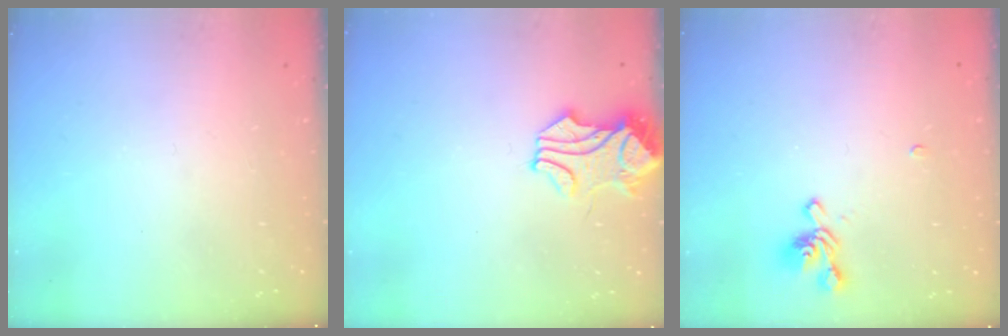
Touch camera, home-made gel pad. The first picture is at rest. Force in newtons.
{"total": 1.4, "press": 1.4, "slide": 0.3}
{"total": 1.2, "press": 0.6, "slide": 1.0}